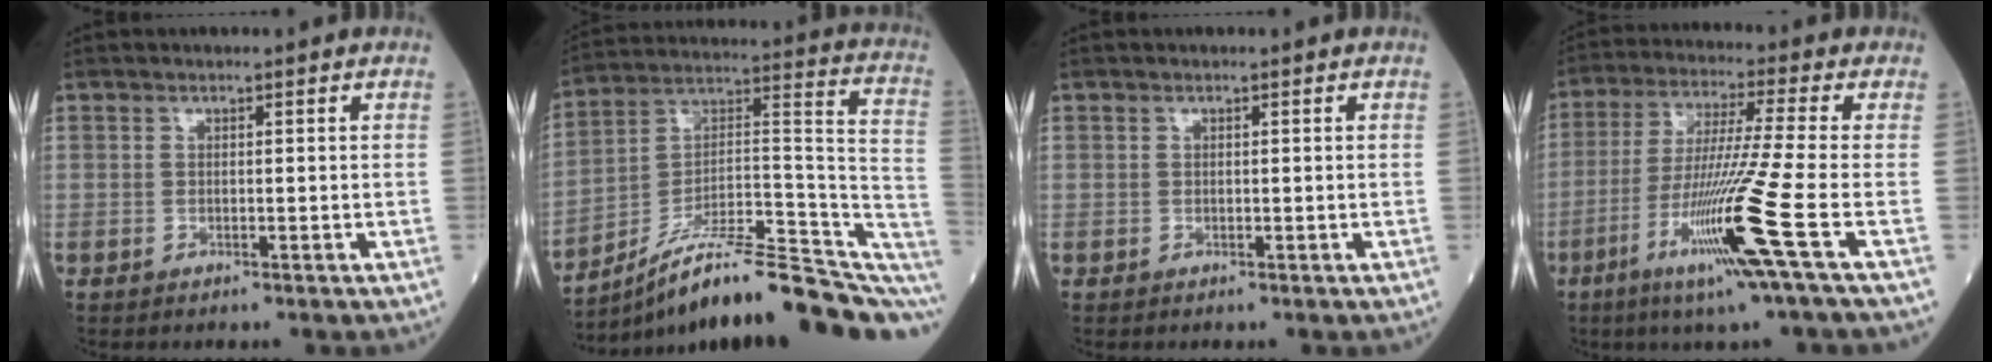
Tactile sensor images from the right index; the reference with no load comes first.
{"total": 22.9, "force": [-16.5, 3.6, 15.4], "torque": [-0.153, 0.048, -0.250]}
{"total": 0.0}
{"total": 14.1, "force": [-5.4, -2.6, 12.8], "torque": [-0.254, -0.034, -0.106]}